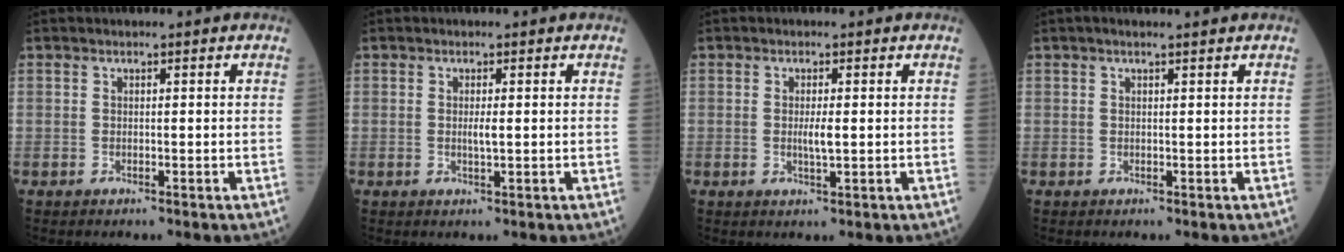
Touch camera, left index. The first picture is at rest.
{"total": 1.5, "force": [0.1, 0.1, 1.5], "torque": [-0.031, -0.001, 0.002]}
{"total": 2.3, "force": [0.0, 0.3, 2.3], "torque": [-0.047, -0.003, 0.002]}
{"total": 2.5, "force": [2.0, -0.1, 1.6], "torque": [-0.023, 0.020, 0.028]}